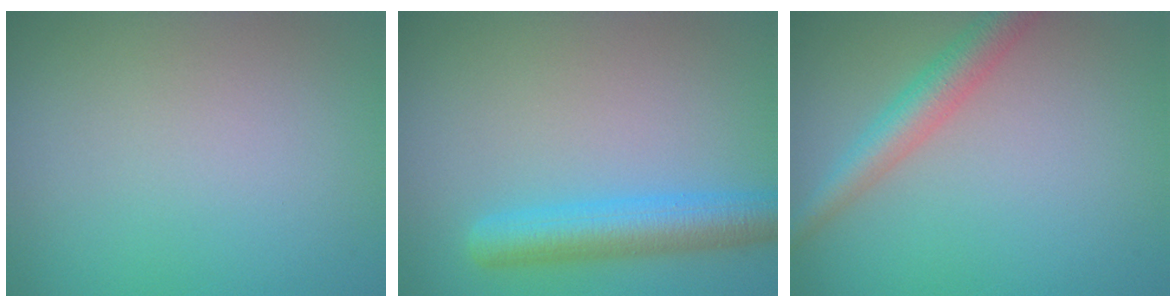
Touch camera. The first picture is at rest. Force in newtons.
{"total": 4.8, "press": 4.8, "slide": 0.2}
{"total": 3.4, "press": 3.4, "slide": 0.1}